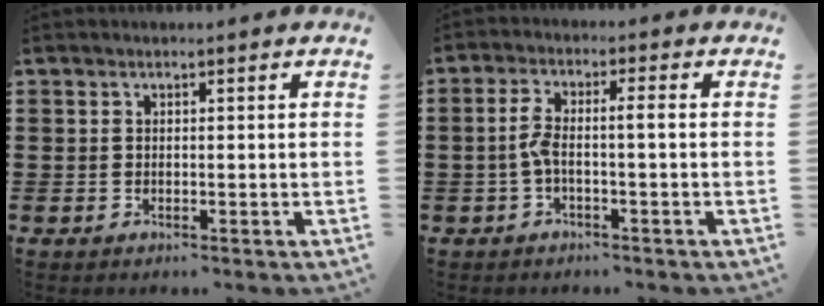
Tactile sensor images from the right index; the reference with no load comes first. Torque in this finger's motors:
{"motor_torque": [0.97, -0.43, 0.21, 0.13]}